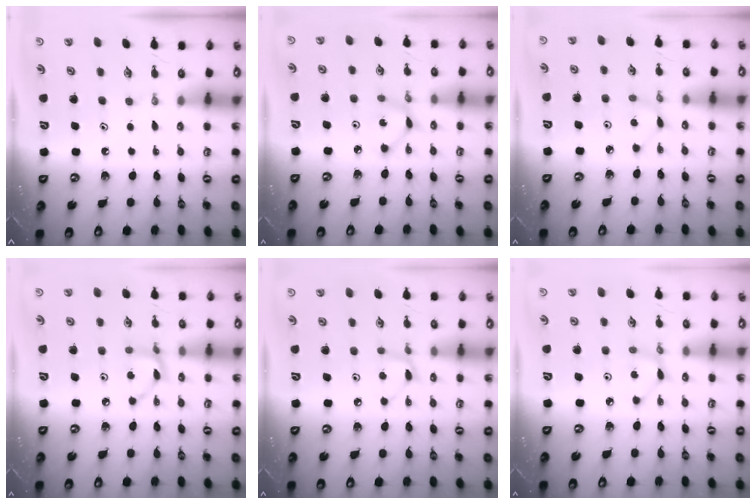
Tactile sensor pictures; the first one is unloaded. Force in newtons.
{"total": 2.9, "press": 2.9, "slide": 0.1}
{"total": 1.9, "press": 1.9, "slide": 0.2}
{"total": 4.4, "press": 4.4, "slide": 0.2}
{"total": 5.1, "press": 5.1, "slide": 0.6}
{"total": 2.7, "press": 2.7, "slide": 0.1}